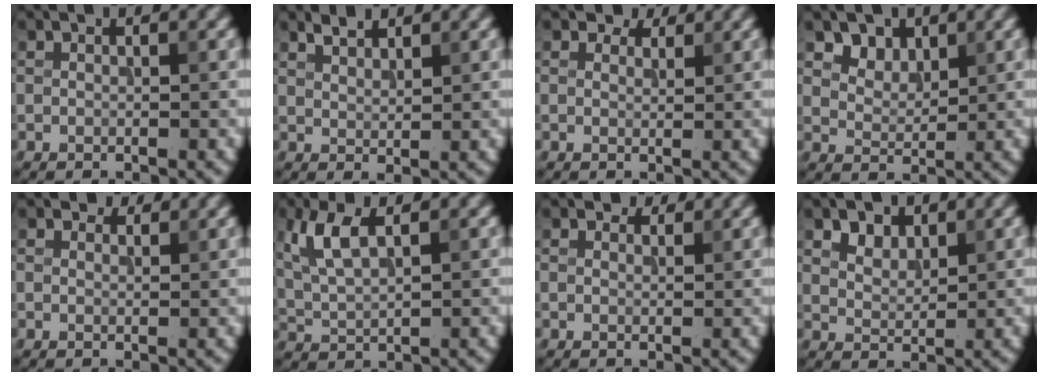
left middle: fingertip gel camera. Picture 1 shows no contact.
{"total": 1.6, "force": [1.4, 0.3, 0.6], "torque": [-0.013, -0.001, 0.029]}
{"total": 2.3, "force": [1.9, 1.0, 0.7], "torque": [-0.015, -0.002, 0.023]}
{"total": 2.7, "force": [1.8, 1.8, 0.9], "torque": [-0.025, -0.021, 0.048]}
{"total": 1.5, "force": [1.3, 0.6, 0.3], "torque": [-0.010, -0.005, 0.011]}
{"total": 4.2, "force": [1.8, 1.7, 3.4], "torque": [-0.084, 0.006, 0.037]}
{"total": 1.5, "force": [1.4, 0.6, 0.3], "torque": [-0.010, -0.005, 0.011]}
{"total": 2.7, "force": [1.8, 1.7, 1.2], "torque": [-0.029, -0.002, 0.038]}